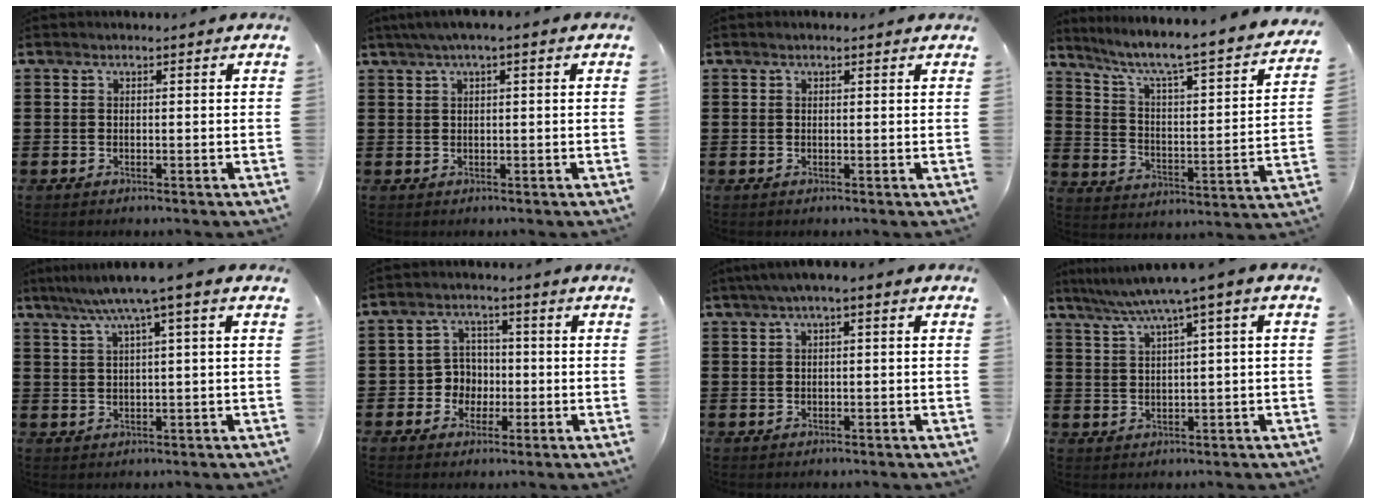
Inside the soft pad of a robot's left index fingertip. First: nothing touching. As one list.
[{"total": 2.0, "force": [0.6, 0.1, 1.9], "torque": [-0.034, 0.000, 0.010]}, {"total": 0.5, "force": [0.4, 0.1, 0.3], "torque": [-0.007, 0.003, 0.007]}, {"total": 5.2, "force": [4.0, 0.1, 3.3], "torque": [-0.085, -0.045, 0.055]}, {"total": 5.3, "force": [2.7, -0.6, 4.5], "torque": [-0.094, -0.007, 0.043]}, {"total": 4.7, "force": [-0.9, 4.4, 1.3], "torque": [-0.040, 0.011, -0.019]}, {"total": 1.8, "force": [-0.4, 0.3, 1.7], "torque": [-0.035, -0.002, -0.011]}, {"total": 4.8, "force": [2.4, -0.3, 4.2], "torque": [-0.087, -0.013, 0.037]}]